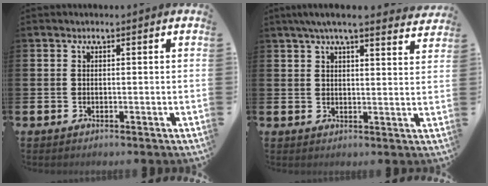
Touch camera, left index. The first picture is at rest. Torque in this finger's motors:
{"motor_torque": [1.07, -1.07, 0.53, 0.18]}